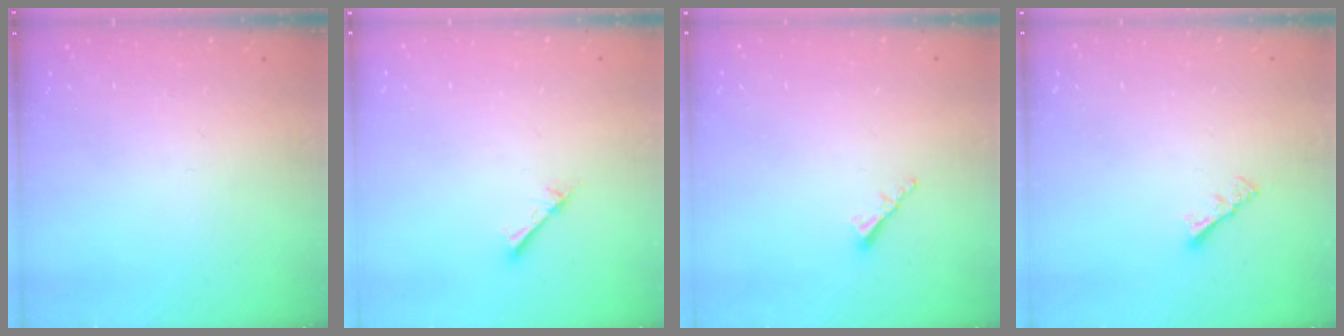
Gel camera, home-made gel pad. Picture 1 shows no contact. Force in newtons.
{"total": 2.3, "press": 2.3, "slide": 0.3}
{"total": 2.3, "press": 2.2, "slide": 0.6}
{"total": 3.7, "press": 3.7, "slide": 0.5}